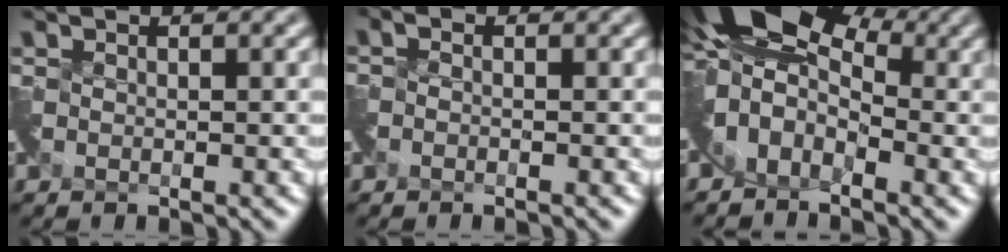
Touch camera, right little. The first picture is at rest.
{"total": 1.6, "force": [-1.3, -0.2, -0.8], "torque": [0.011, -0.015, -0.027]}
{"total": 9.4, "force": [1.4, 6.2, 6.9], "torque": [-0.125, 0.005, 0.010]}